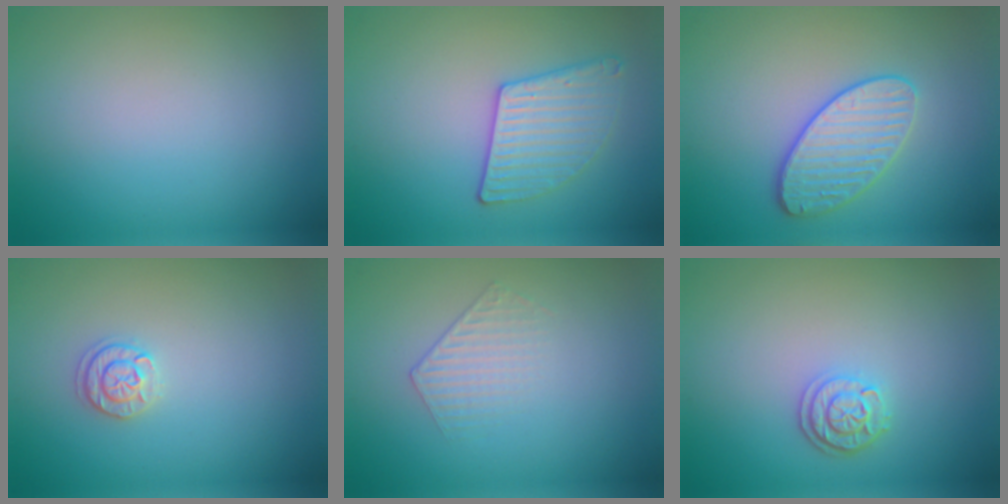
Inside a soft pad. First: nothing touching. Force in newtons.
{"total": 2.9, "press": 2.9, "slide": 0.6}
{"total": 3.6, "press": 3.5, "slide": 0.9}
{"total": 1.8, "press": 1.7, "slide": 0.4}
{"total": 1.3, "press": 0.6, "slide": 1.2}
{"total": 2.4, "press": 2.1, "slide": 1.3}